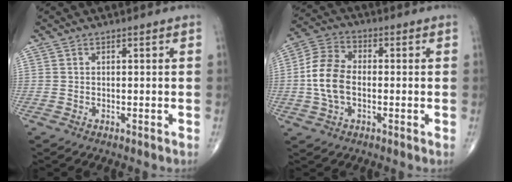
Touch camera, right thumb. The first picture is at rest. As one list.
[{"total": 9.7, "force": [-0.9, 6.1, 7.5], "torque": [-0.153, 0.021, -0.024]}]